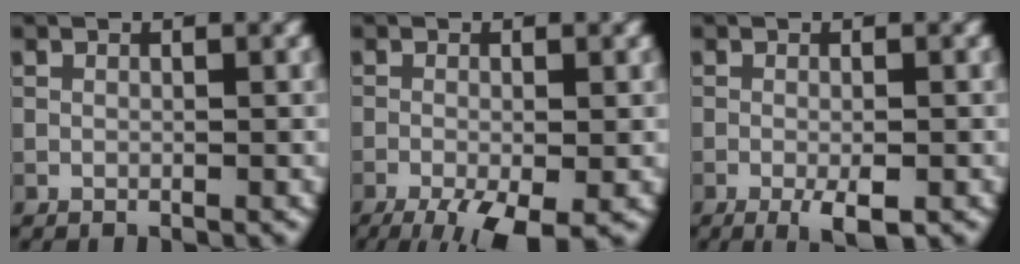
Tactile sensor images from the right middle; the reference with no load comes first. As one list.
[{"total": 6.5, "force": [-3.7, 1.9, 5.0], "torque": [-0.084, -0.014, -0.059]}, {"total": 2.8, "force": [-1.3, 0.6, 2.4], "torque": [-0.043, -0.006, -0.020]}]